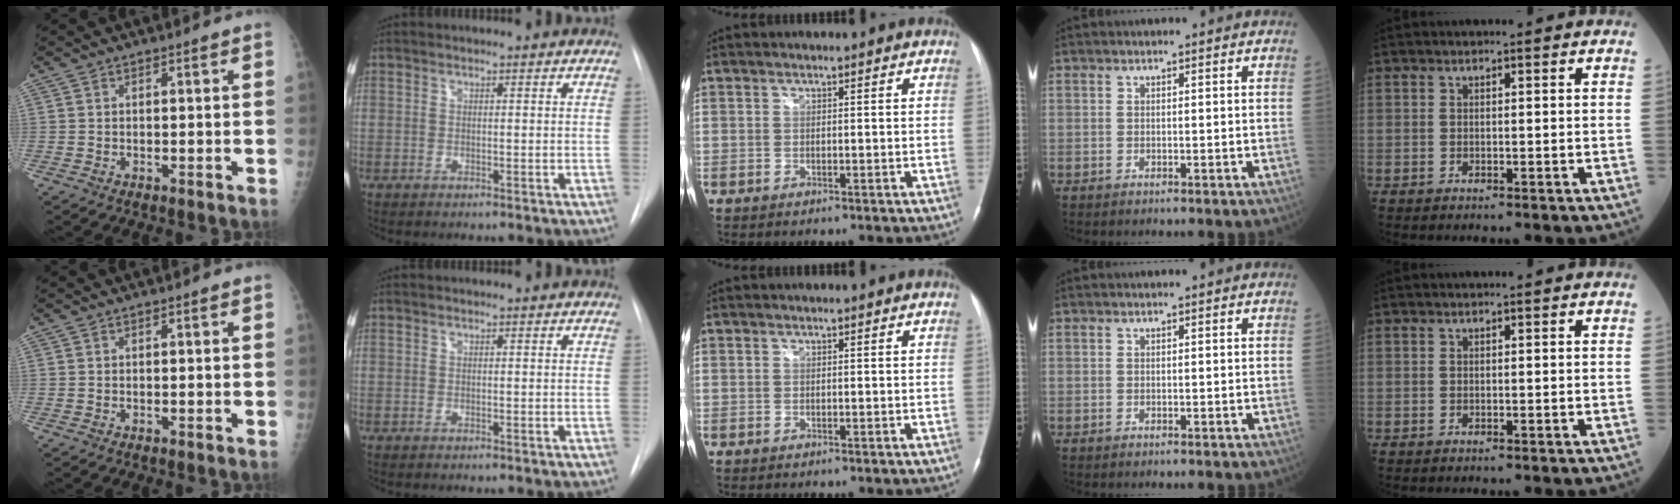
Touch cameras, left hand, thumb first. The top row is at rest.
{}